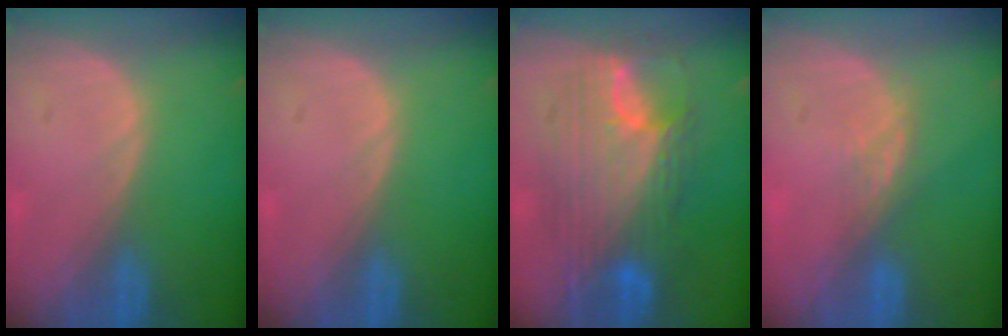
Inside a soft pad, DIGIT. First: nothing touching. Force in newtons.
{"total": 0.0}
{"total": 11.8, "press": 11.7, "slide": 1.1}
{"total": 2.5, "press": 2.1, "slide": 1.4}